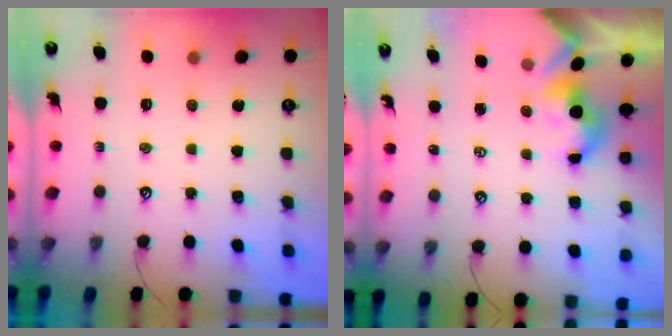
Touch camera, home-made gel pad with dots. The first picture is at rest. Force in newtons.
{"total": 2.0, "press": 2.0, "slide": 0.2}